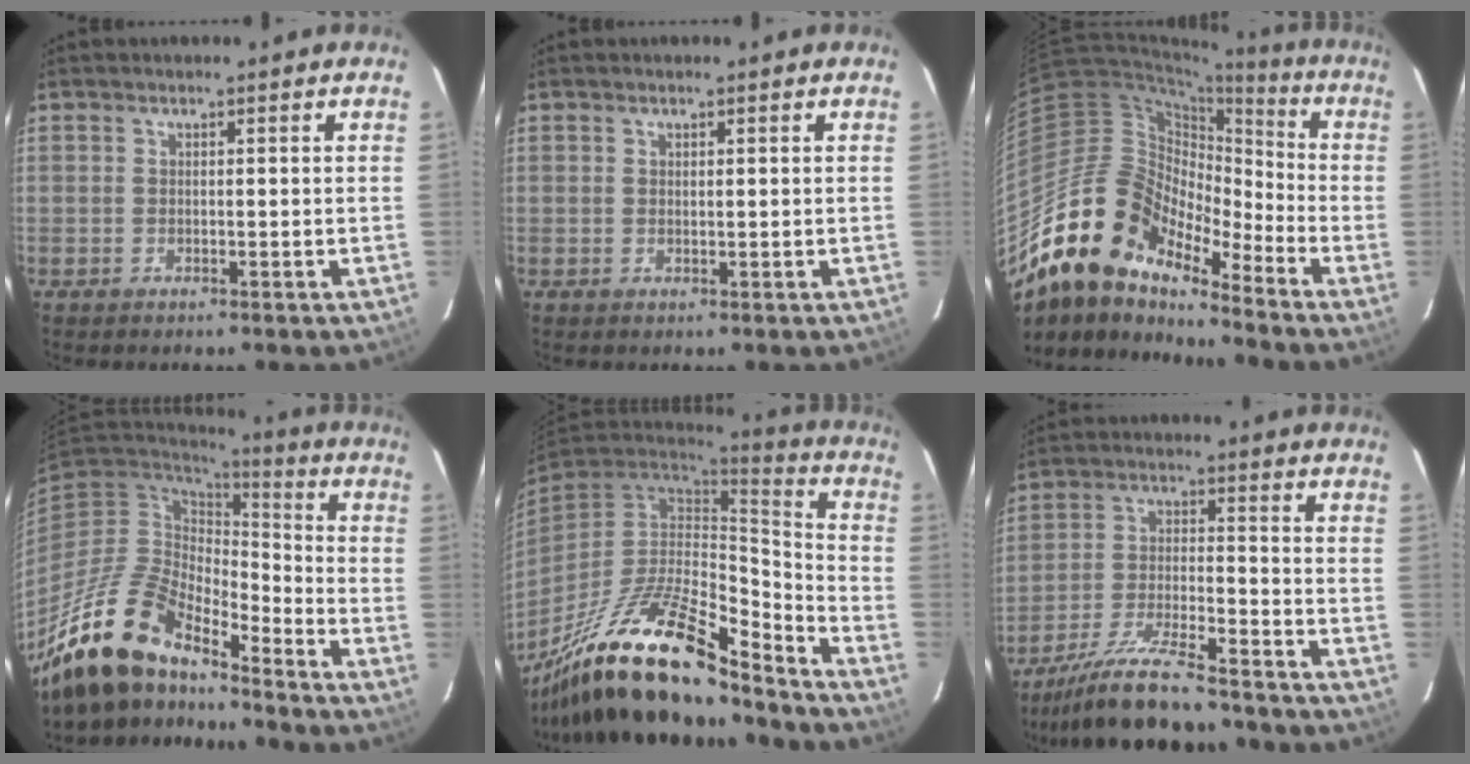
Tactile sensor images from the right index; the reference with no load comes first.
{"total": 0.6, "force": [0.3, 0.2, 0.4], "torque": [-0.008, 0.002, 0.007]}
{"total": 19.0, "force": [-14.8, 7.7, 9.1], "torque": [-0.158, 0.004, -0.292]}
{"total": 16.2, "force": [-13.8, 4.8, 6.9], "torque": [-0.142, -0.007, -0.265]}
{"total": 25.9, "force": [-18.2, 7.7, 16.7], "torque": [-0.312, -0.031, -0.311]}
{"total": 15.2, "force": [-13.4, 2.1, 6.8], "torque": [-0.144, -0.022, -0.228]}